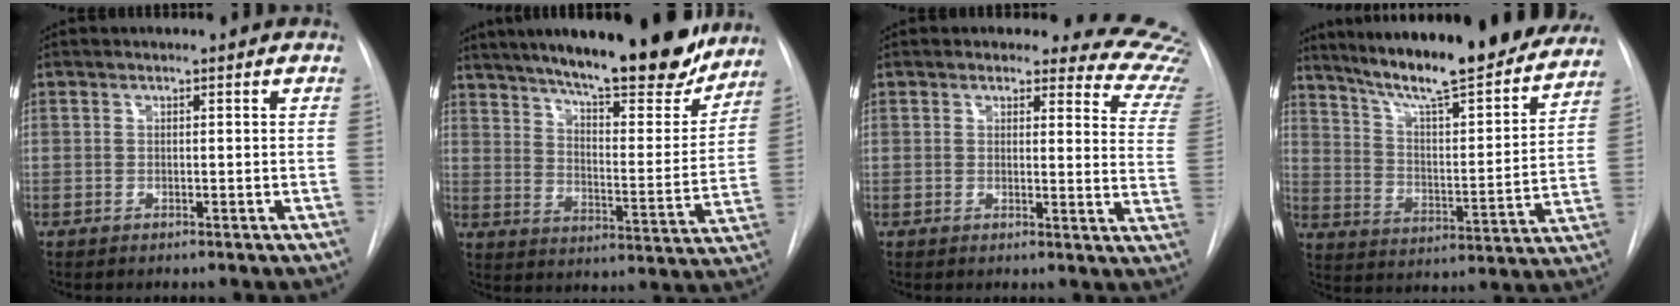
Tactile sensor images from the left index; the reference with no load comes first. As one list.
[{"total": 24.7, "force": [20.4, 4.6, 13.2], "torque": [-0.204, -0.017, 0.276]}, {"total": 12.7, "force": [12.3, 2.9, 1.4], "torque": [0.034, -0.103, 0.086]}, {"total": 24.0, "force": [21.0, 2.4, 11.3], "torque": [-0.185, -0.032, 0.306]}]